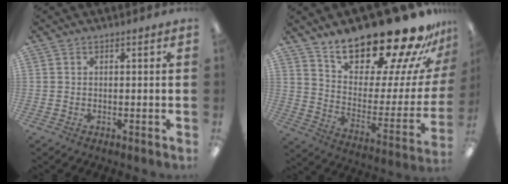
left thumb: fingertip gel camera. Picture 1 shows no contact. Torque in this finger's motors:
{"motor_torque": [2.08, 2.09, 1.38, -1.39, 0.10]}